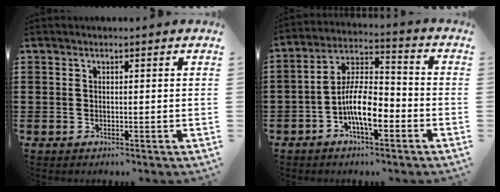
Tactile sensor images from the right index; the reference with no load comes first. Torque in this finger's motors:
{"motor_torque": [1.43, 0.71, 0.82, 0.21]}